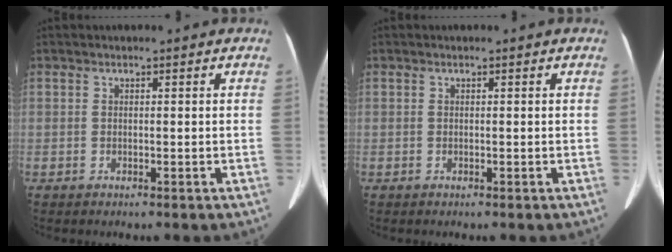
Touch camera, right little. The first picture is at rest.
{"total": 0.0}